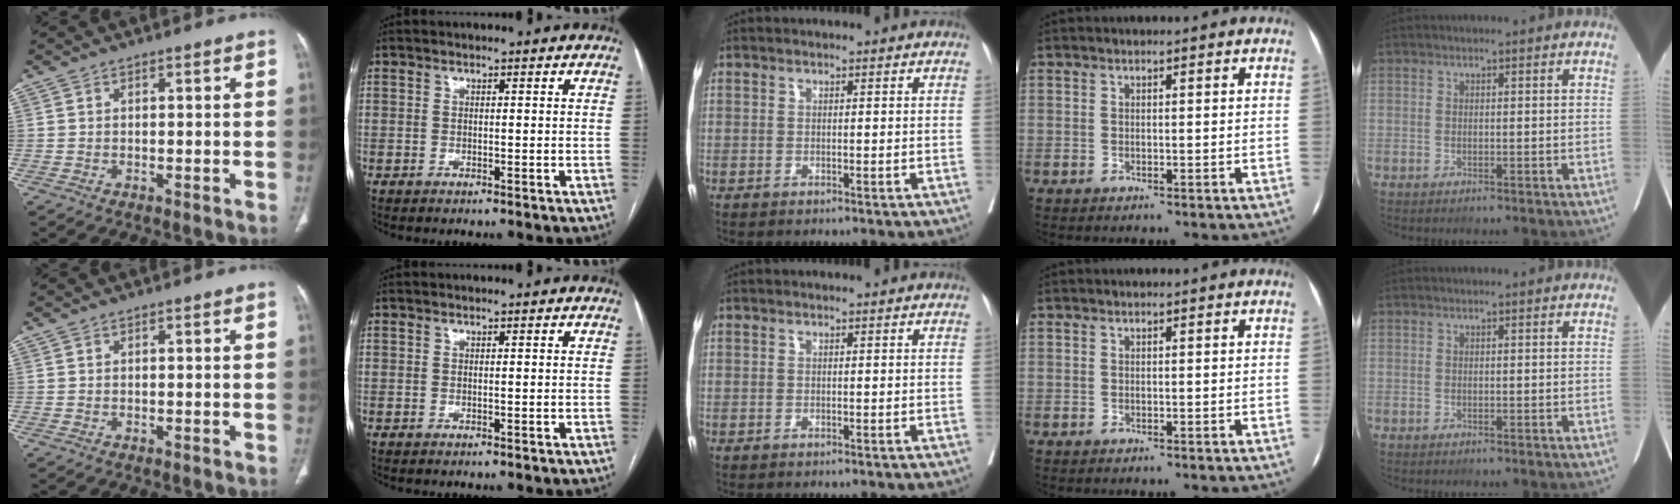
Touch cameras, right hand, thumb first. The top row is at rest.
{}